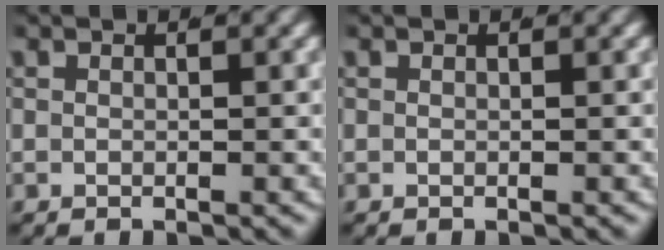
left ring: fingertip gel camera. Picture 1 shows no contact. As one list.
[{"total": 0.0}]